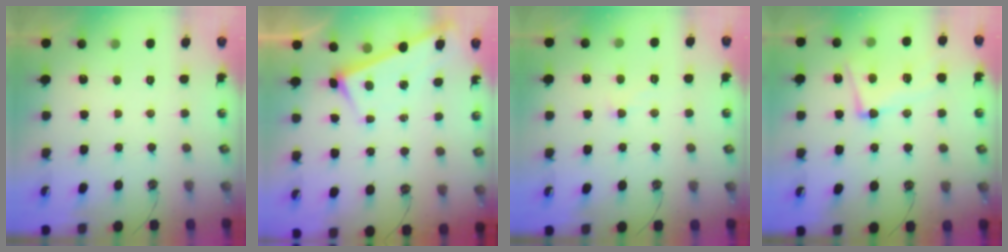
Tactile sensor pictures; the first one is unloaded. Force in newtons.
{"total": 3.2, "press": 3.2, "slide": 0.0}
{"total": 0.7, "press": 0.6, "slide": 0.4}
{"total": 6.6, "press": 6.3, "slide": 1.8}